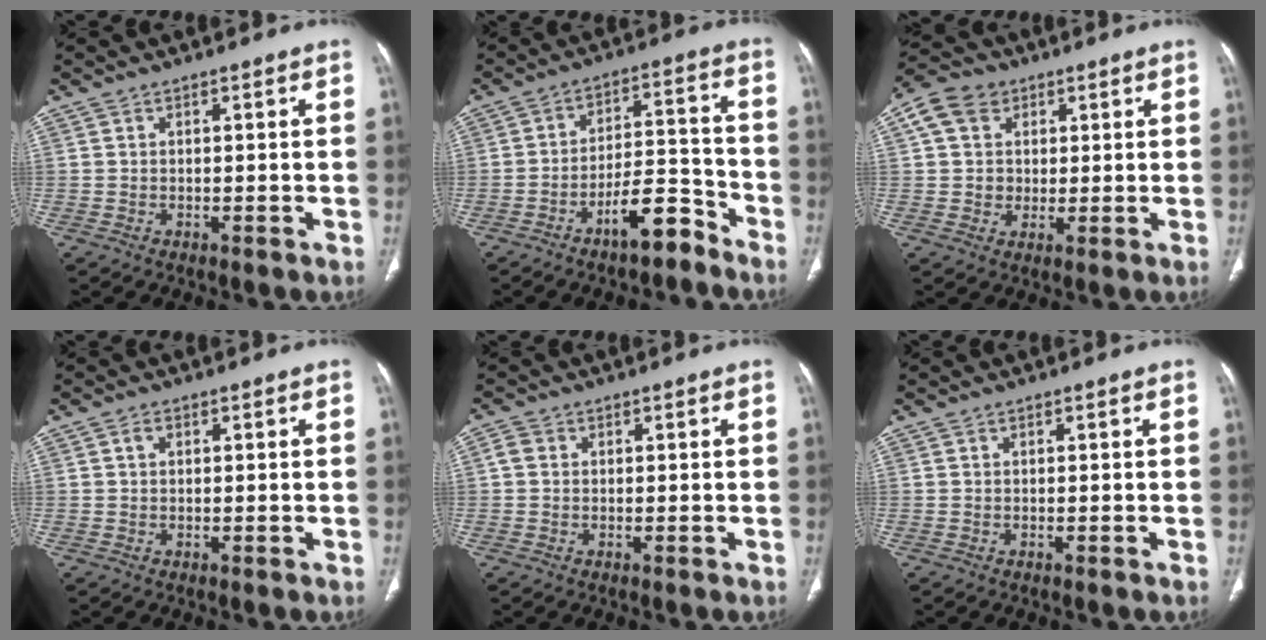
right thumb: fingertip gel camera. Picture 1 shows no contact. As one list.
[{"total": 12.0, "force": [-8.1, 3.8, 7.9], "torque": [-0.127, 0.080, -0.138]}, {"total": 9.1, "force": [3.1, 7.6, 4.0], "torque": [-0.058, 0.003, 0.052]}, {"total": 1.2, "force": [0.4, 0.8, 0.8], "torque": [-0.012, 0.005, 0.007]}, {"total": 1.9, "force": [0.2, 1.6, 0.9], "torque": [-0.013, 0.005, 0.001]}, {"total": 0.0}]